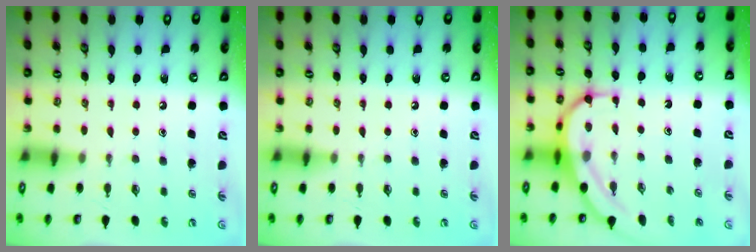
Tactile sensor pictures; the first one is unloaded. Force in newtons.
{"total": 0.0}
{"total": 8.4, "press": 8.3, "slide": 0.7}